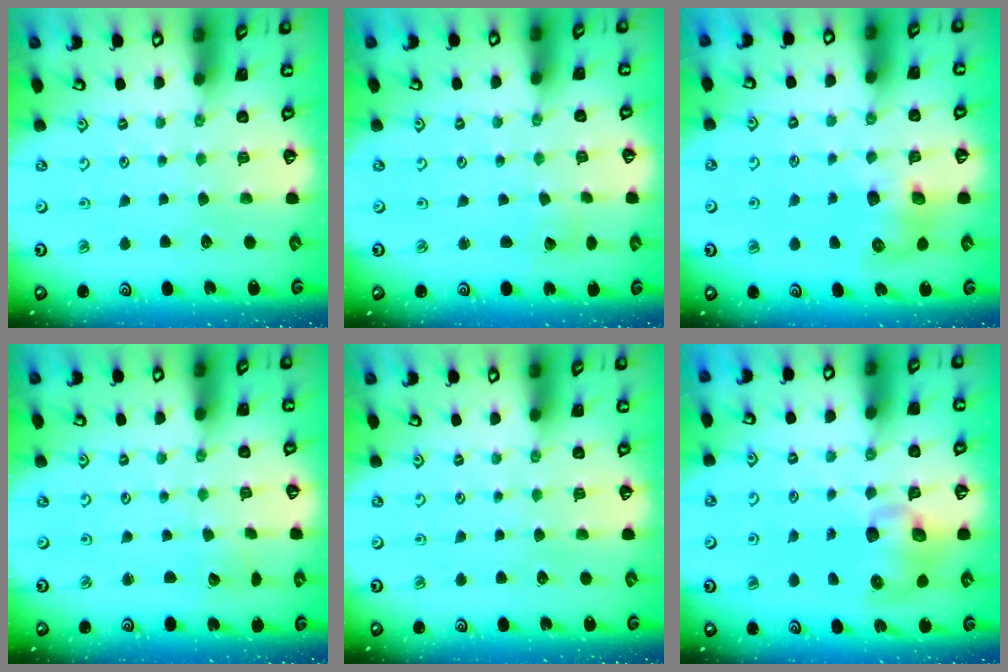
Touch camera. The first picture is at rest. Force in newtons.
{"total": 1.6, "press": 1.6, "slide": 0.1}
{"total": 9.3, "press": 9.2, "slide": 0.9}
{"total": 1.5, "press": 1.5, "slide": 0.0}
{"total": 0.0}
{"total": 9.7, "press": 9.6, "slide": 1.3}